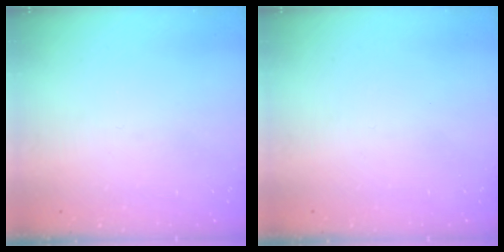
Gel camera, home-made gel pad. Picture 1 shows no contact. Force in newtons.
{"total": 1.6, "press": 1.6, "slide": 0.1}